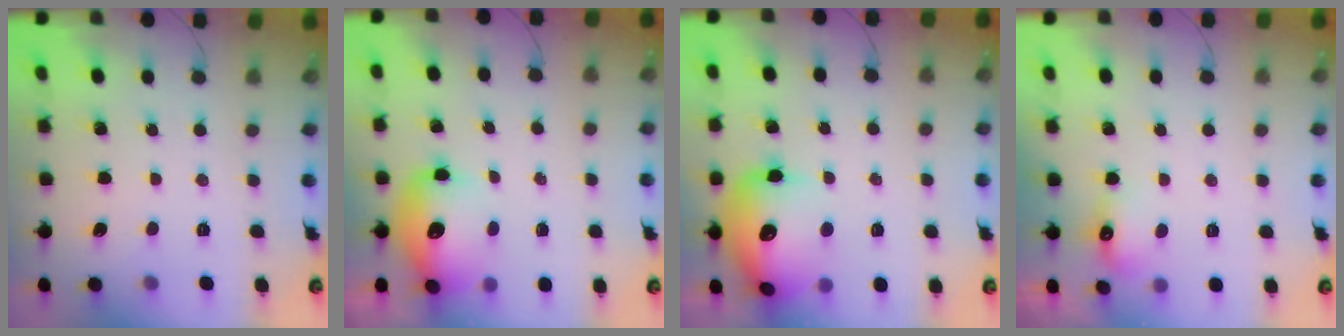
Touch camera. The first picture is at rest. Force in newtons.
{"total": 12.2, "press": 11.9, "slide": 3.0}
{"total": 17.2, "press": 17.1, "slide": 2.5}
{"total": 6.2, "press": 6.1, "slide": 1.1}